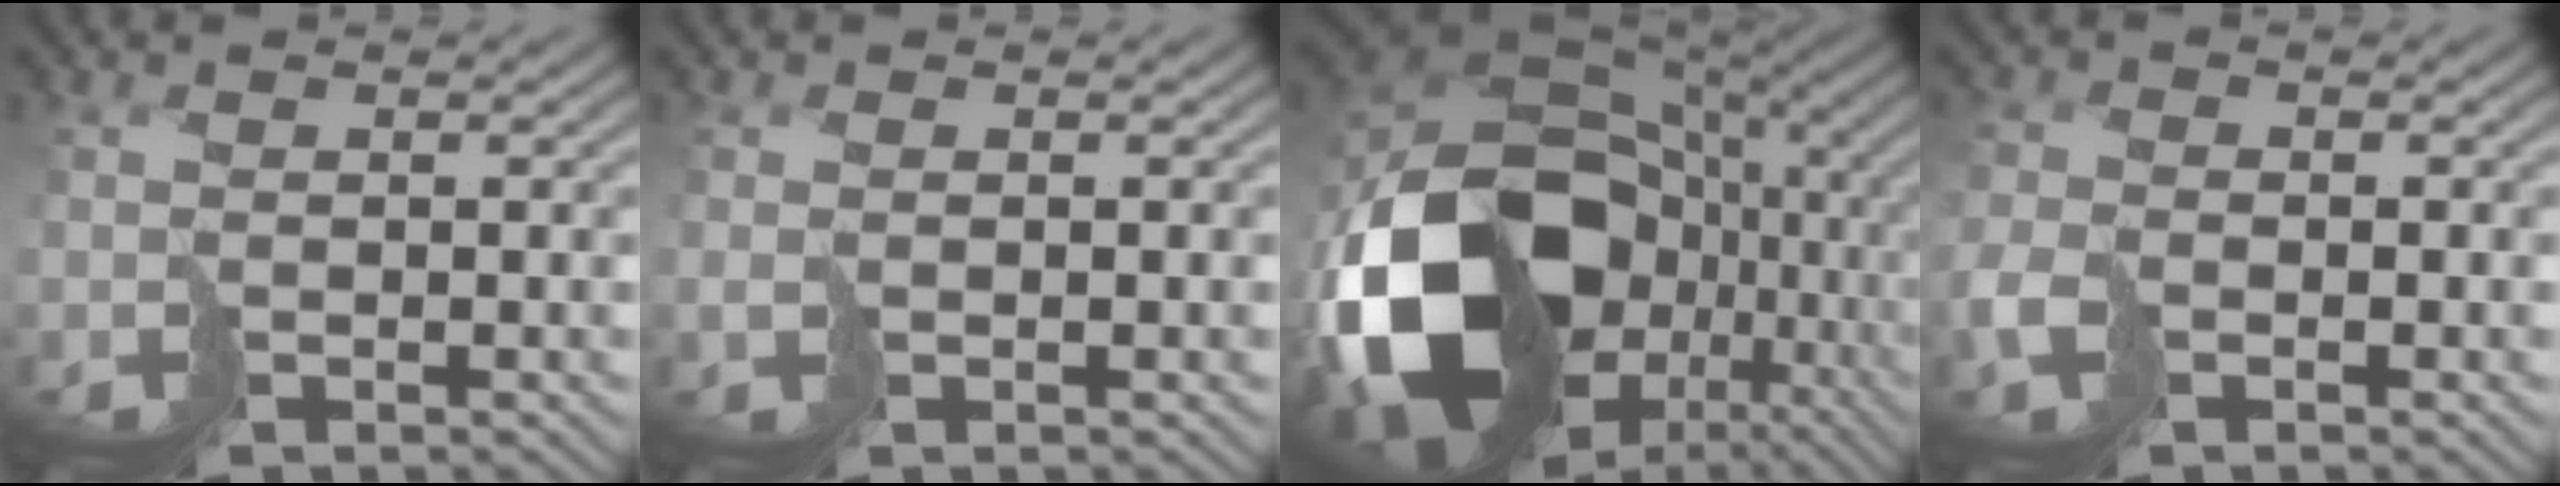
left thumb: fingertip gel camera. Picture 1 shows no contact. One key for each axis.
{"total": 0.7, "fx": 0.3, "fy": 0.2, "fz": 0.7, "tx": -0.012, "ty": -0.005, "tz": 0.009}
{"total": 20.1, "fx": -2.3, "fy": 15.3, "fz": 12.8, "tx": -0.310, "ty": -0.043, "tz": -0.007}
{"total": 3.3, "fx": -1.3, "fy": 2.2, "fz": 2.0, "tx": -0.055, "ty": -0.011, "tz": -0.030}